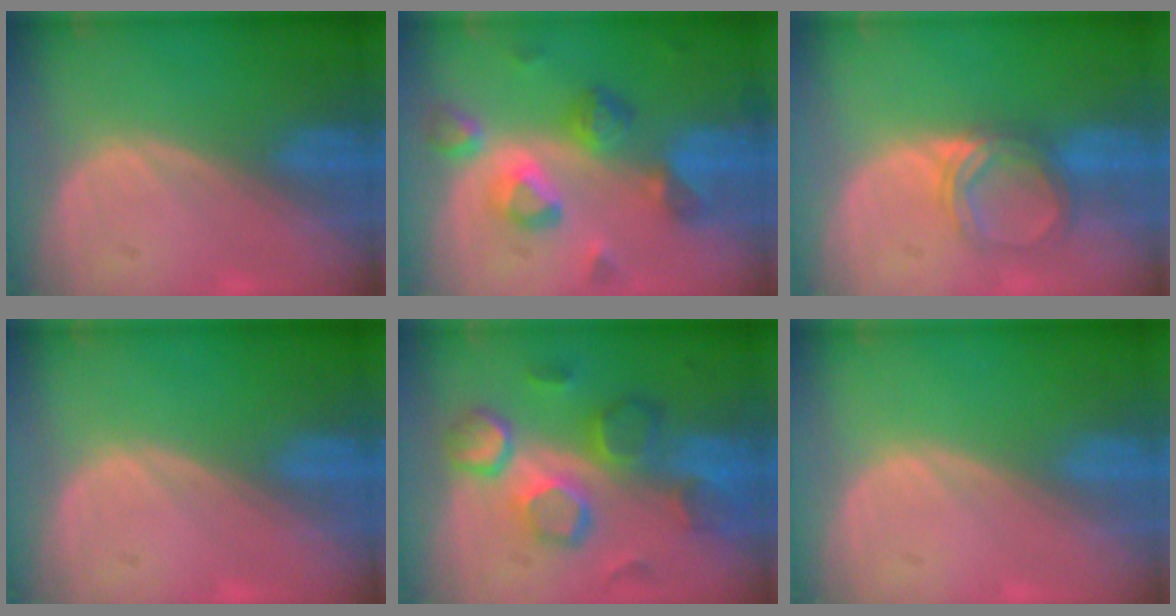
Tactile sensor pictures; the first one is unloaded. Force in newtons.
{"total": 8.7, "press": 8.0, "slide": 3.5}
{"total": 4.9, "press": 4.6, "slide": 1.9}
{"total": 0.0}
{"total": 10.3, "press": 9.4, "slide": 4.1}
{"total": 0.0}